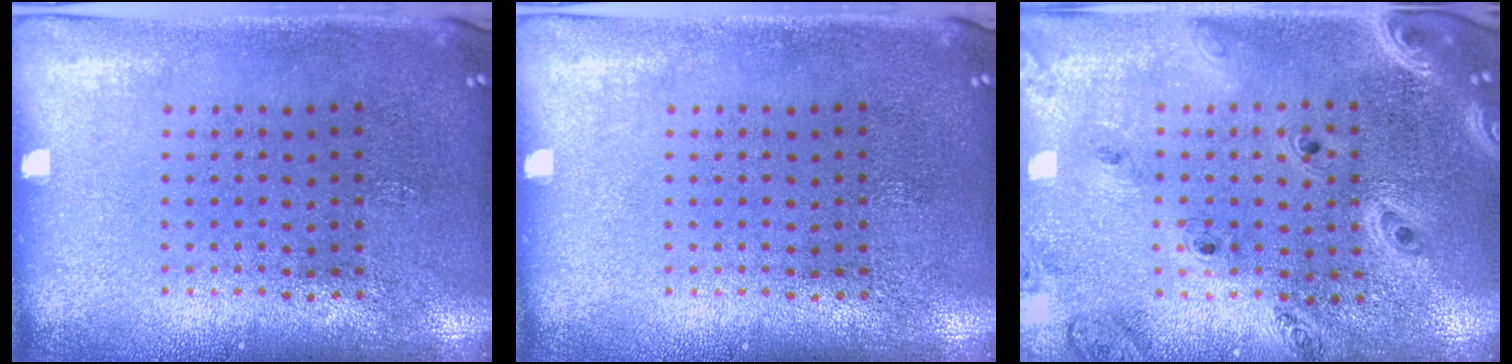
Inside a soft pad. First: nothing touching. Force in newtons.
{"total": 0.0}
{"total": 1.5, "press": 1.5, "slide": 0.3}